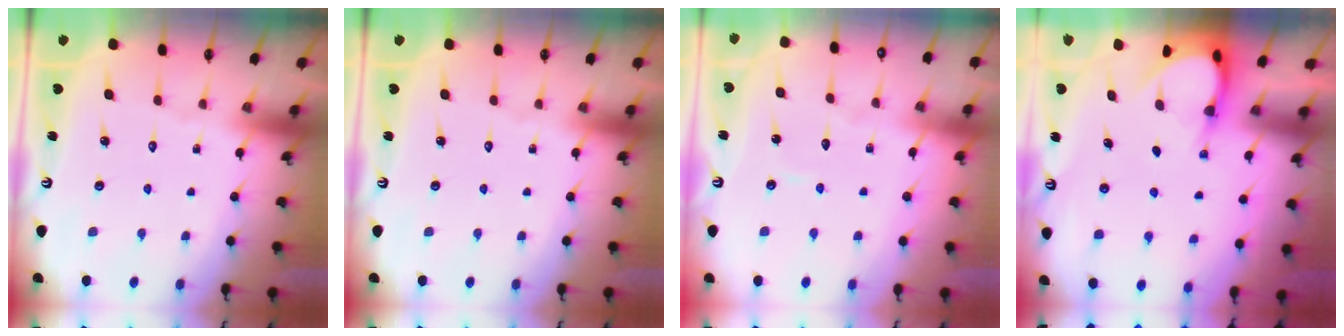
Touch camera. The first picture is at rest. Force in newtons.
{"total": 0.0}
{"total": 3.4, "press": 3.4, "slide": 0.3}
{"total": 3.7, "press": 3.6, "slide": 0.4}